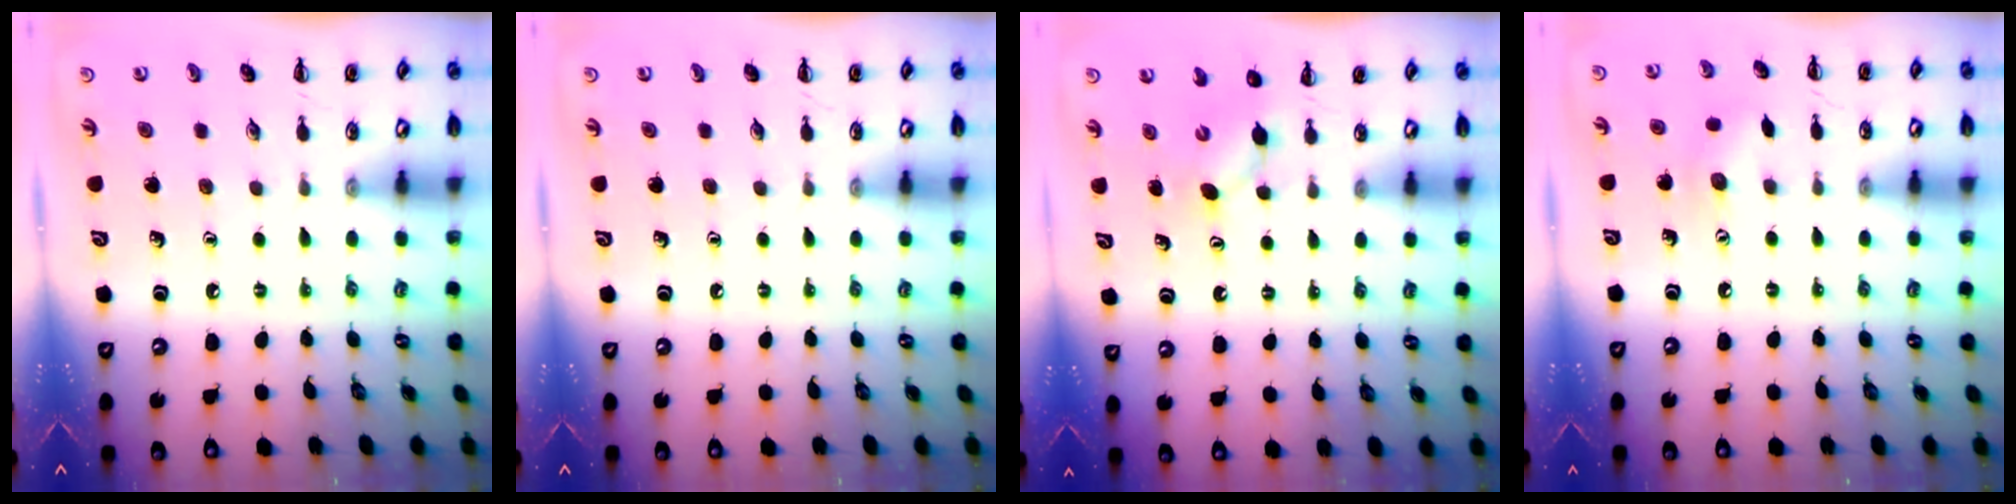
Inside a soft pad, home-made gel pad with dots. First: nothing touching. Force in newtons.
{"total": 0.0}
{"total": 3.9, "press": 3.7, "slide": 1.0}
{"total": 6.7, "press": 6.5, "slide": 1.4}